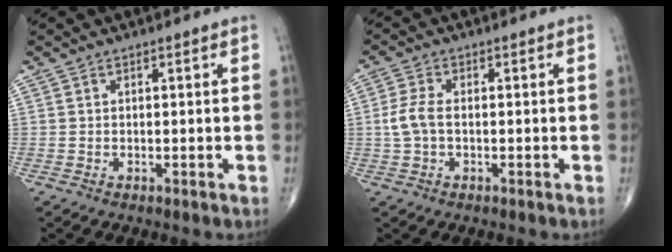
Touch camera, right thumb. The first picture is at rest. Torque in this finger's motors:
{"motor_torque": [-0.17, 0.32, 0.50, -0.10, 0.03]}